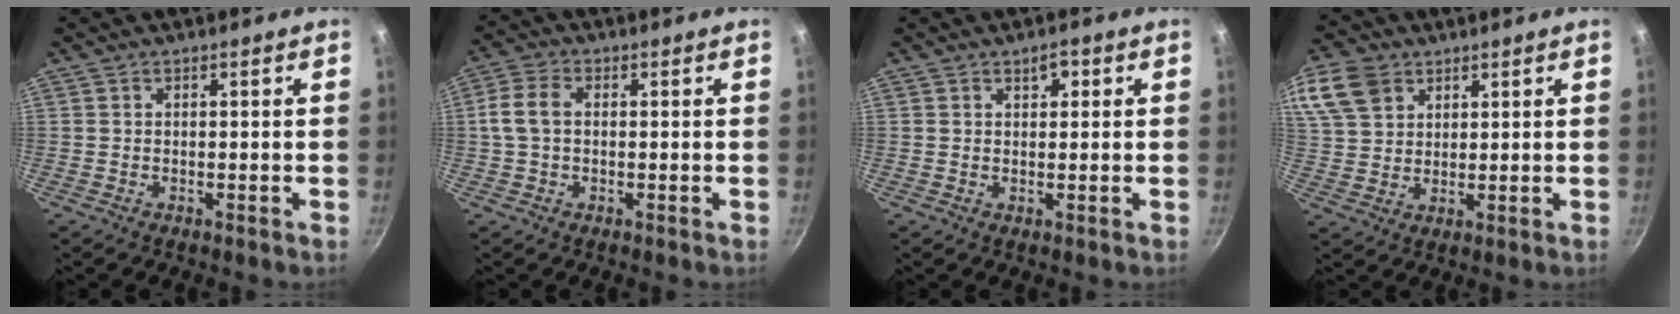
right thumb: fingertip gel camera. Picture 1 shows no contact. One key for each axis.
{"total": 5.5, "fx": 0.3, "fy": 3.6, "fz": 4.1, "tx": -0.091, "ty": 0.015, "tz": -0.002}
{"total": 2.5, "fx": 1.0, "fy": 1.6, "fz": 1.7, "tx": -0.011, "ty": -0.003, "tz": 0.013}
{"total": 12.4, "fx": 6.2, "fy": 8.9, "fz": 6.0, "tx": -0.119, "ty": 0.001, "tz": 0.125}